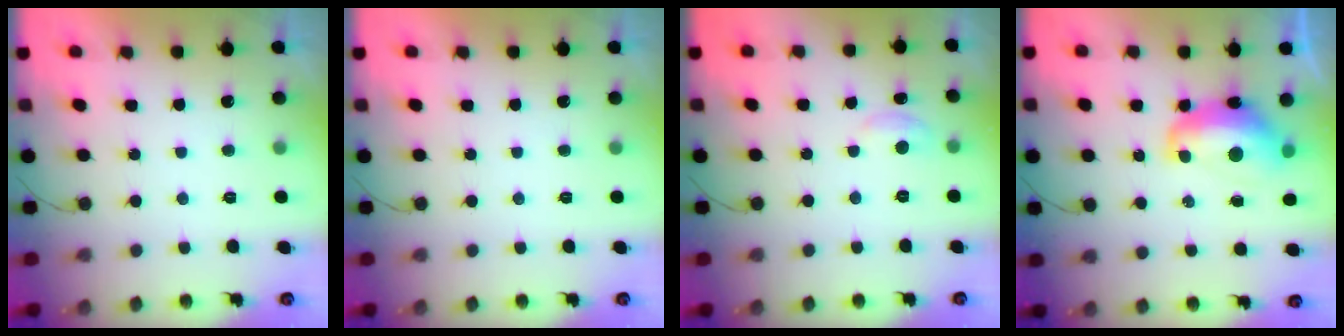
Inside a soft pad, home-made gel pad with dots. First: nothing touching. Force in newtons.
{"total": 0.0}
{"total": 4.6, "press": 4.5, "slide": 0.6}
{"total": 12.2, "press": 12.1, "slide": 1.0}